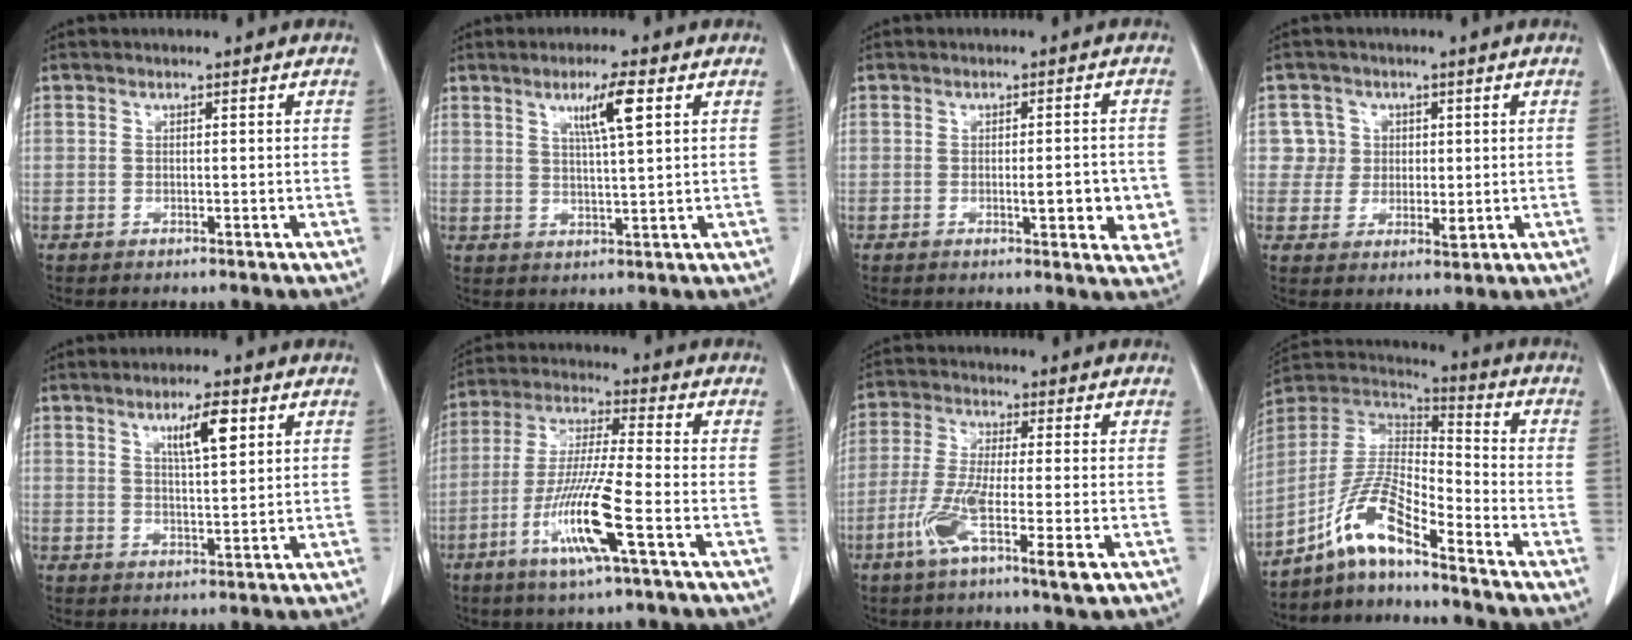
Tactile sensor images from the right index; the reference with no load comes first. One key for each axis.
{"total": 5.7, "fx": 2.5, "fy": -0.2, "fz": 5.1, "tx": -0.087, "ty": -0.001, "tz": 0.043}
{"total": 6.0, "fx": -1.2, "fy": 1.5, "fz": 5.7, "tx": -0.066, "ty": -0.003, "tz": -0.013}
{"total": 4.6, "fx": 1.2, "fy": 4.4, "fz": 0.3, "tx": 0.010, "ty": 0.004, "tz": 0.021}
{"total": 5.6, "fx": 2.7, "fy": 0.9, "fz": 4.8, "tx": -0.082, "ty": 0.000, "tz": 0.046}
{"total": 12.2, "fx": -4.9, "fy": -0.3, "fz": 11.2, "tx": -0.225, "ty": -0.019, "tz": -0.097}
{"total": 9.8, "fx": -3.9, "fy": 0.4, "fz": 9.0, "tx": -0.172, "ty": -0.021, "tz": -0.075}
{"total": 10.2, "fx": -7.4, "fy": 1.0, "fz": 7.0, "tx": -0.157, "ty": 0.015, "tz": -0.142}